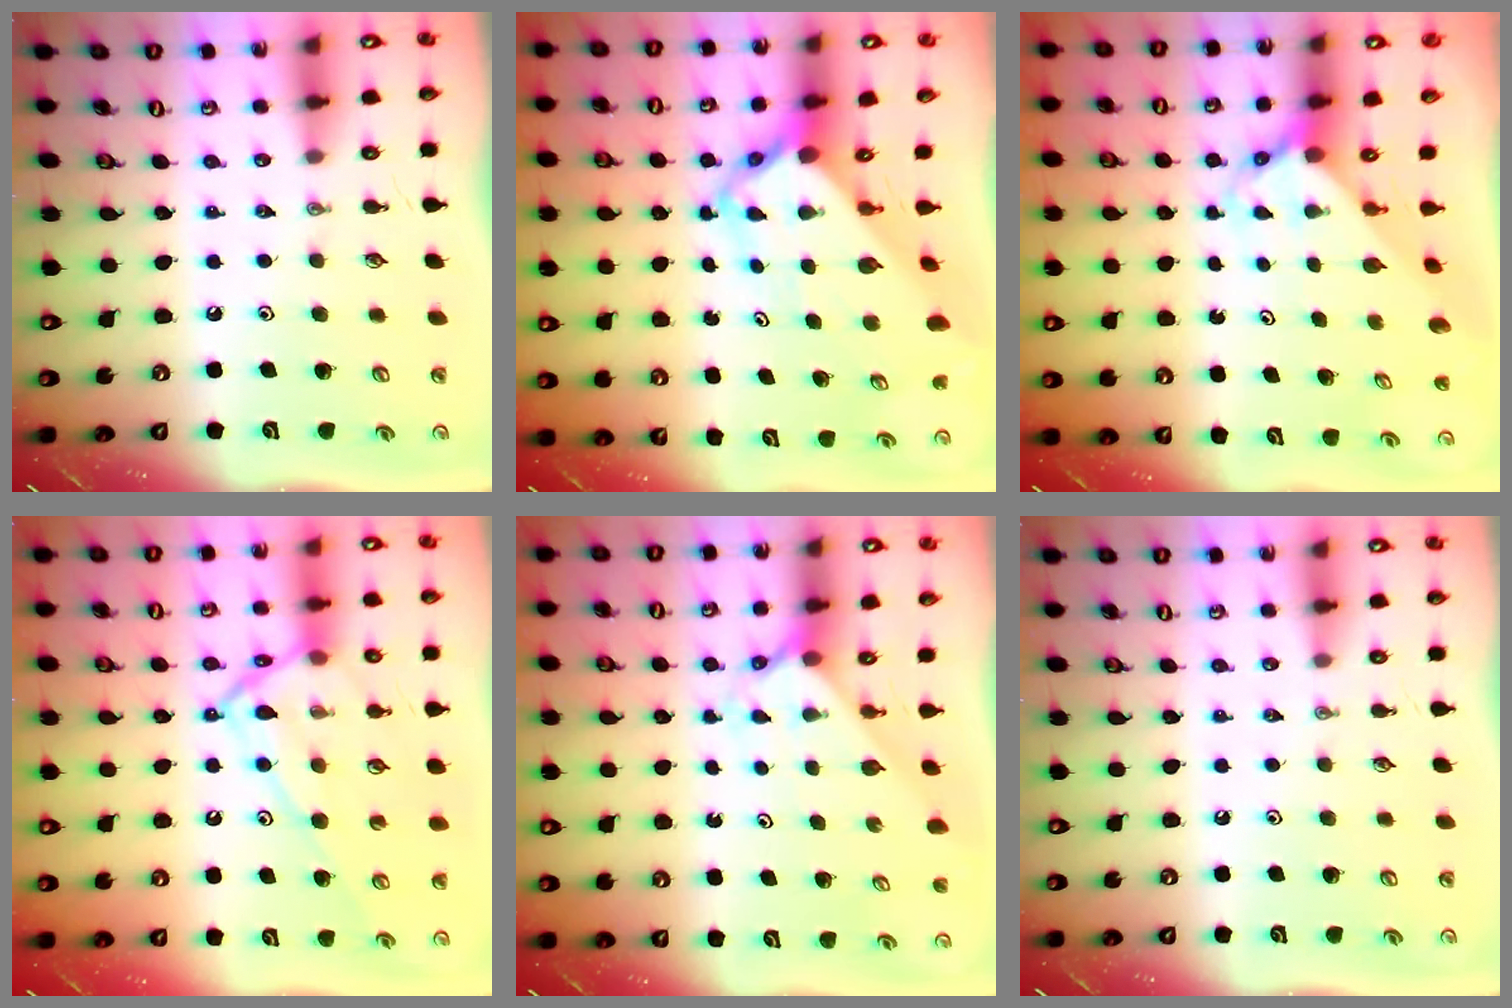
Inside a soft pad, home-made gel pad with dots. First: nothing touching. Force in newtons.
{"total": 5.3, "press": 5.3, "slide": 0.4}
{"total": 3.4, "press": 3.4, "slide": 0.3}
{"total": 14.7, "press": 14.6, "slide": 1.1}
{"total": 2.3, "press": 2.3, "slide": 0.1}
{"total": 0.0}